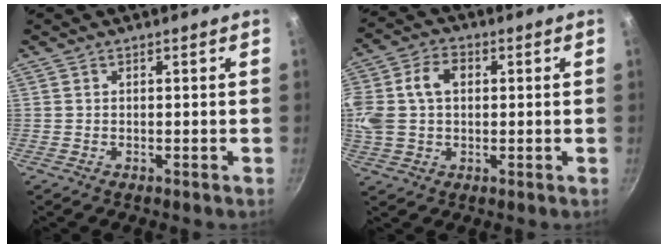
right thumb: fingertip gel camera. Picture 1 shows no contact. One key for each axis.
{"total": 14.7, "fx": 2.3, "fy": 10.9, "fz": 9.7, "tx": -0.212, "ty": 0.032, "tz": 0.038}